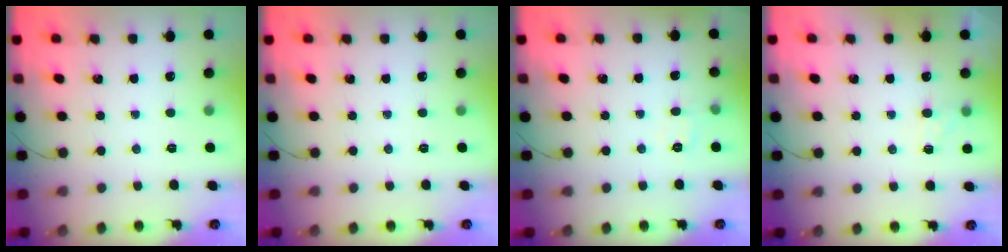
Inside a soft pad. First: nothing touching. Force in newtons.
{"total": 0.0}
{"total": 5.2, "press": 5.0, "slide": 1.3}
{"total": 6.5, "press": 6.2, "slide": 1.9}